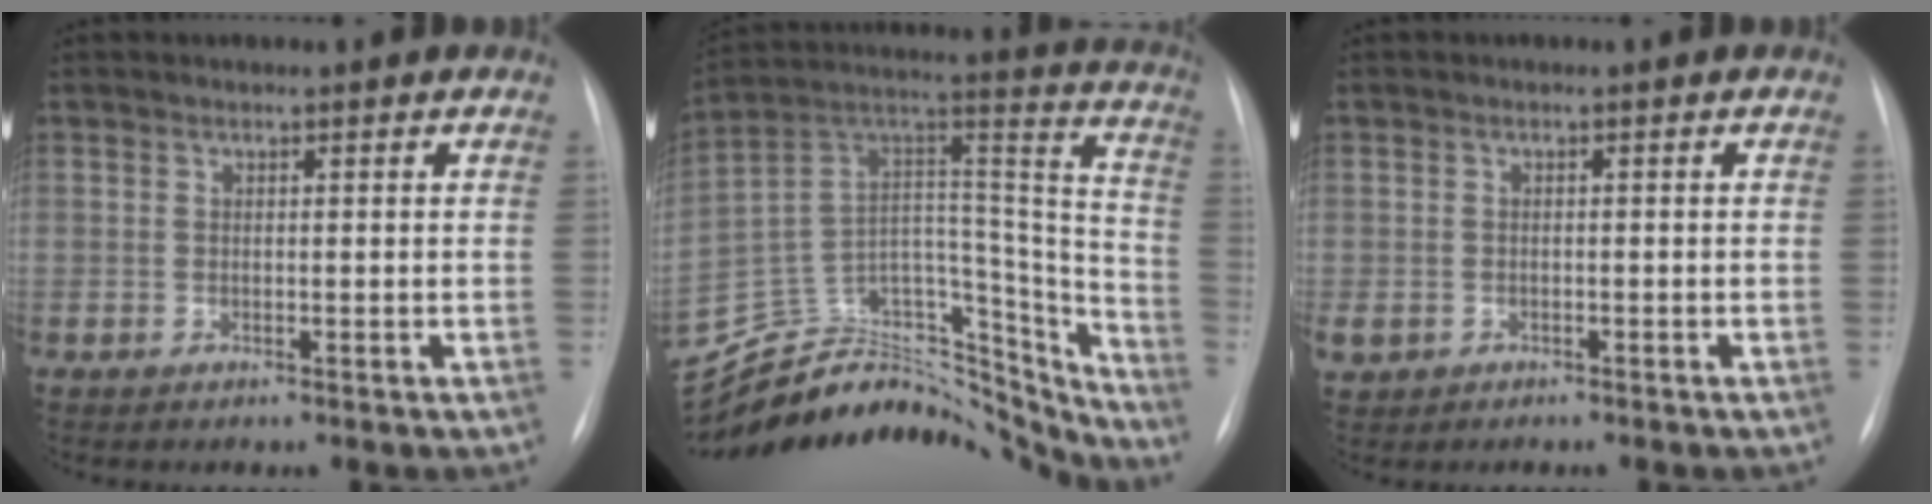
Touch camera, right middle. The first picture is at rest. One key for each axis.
{"total": 34.4, "fx": -30.9, "fy": 11.3, "fz": 10.1, "tx": -0.180, "ty": 0.050, "tz": -0.440}
{"total": 3.0, "fx": -1.8, "fy": 2.0, "fz": 1.2, "tx": -0.028, "ty": 0.001, "tz": -0.025}